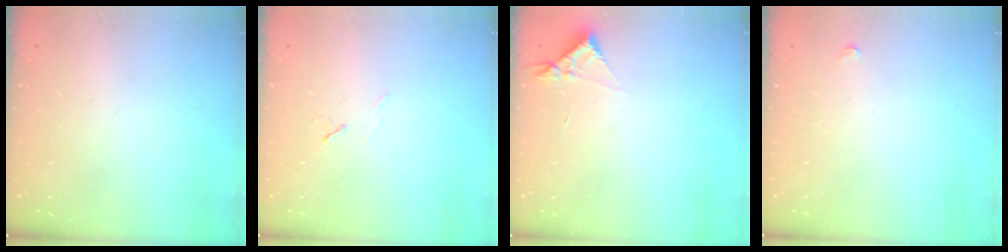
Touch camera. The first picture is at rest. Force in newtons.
{"total": 6.0, "press": 5.3, "slide": 2.8}
{"total": 3.1, "press": 3.1, "slide": 0.5}
{"total": 3.0, "press": 3.0, "slide": 0.5}